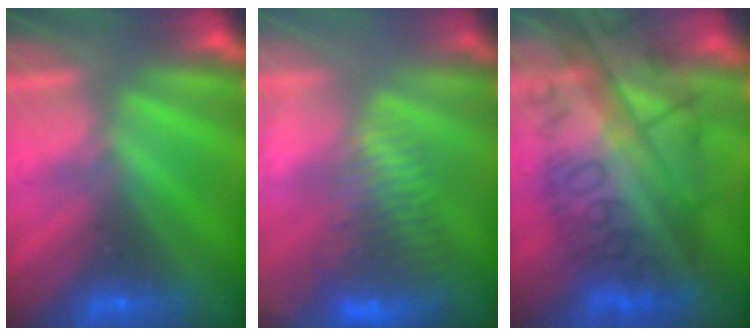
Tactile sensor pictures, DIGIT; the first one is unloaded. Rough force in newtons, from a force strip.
{"total": 4.5}
{"total": 7.4}